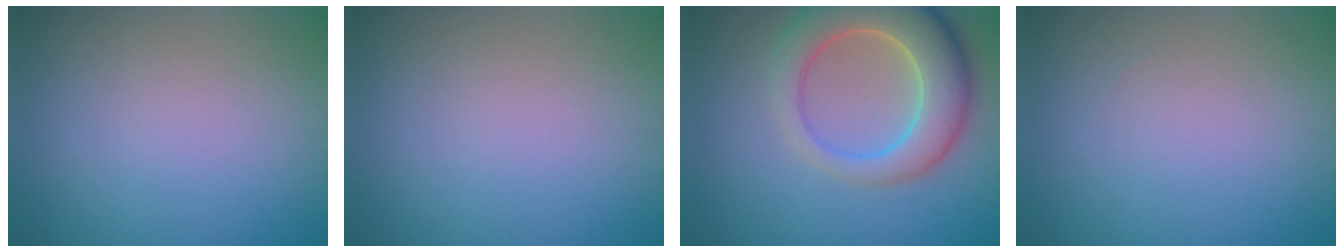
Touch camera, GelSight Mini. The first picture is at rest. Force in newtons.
{"total": 0.0}
{"total": 8.3, "press": 8.2, "slide": 1.0}
{"total": 0.0}